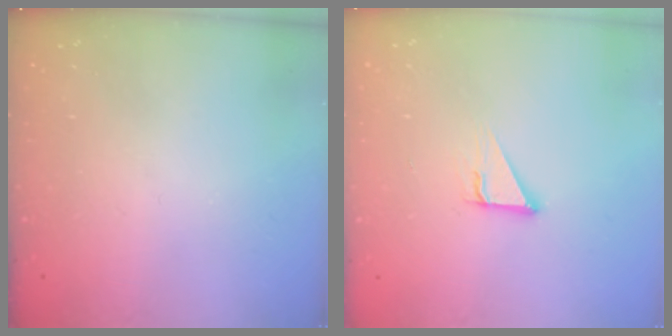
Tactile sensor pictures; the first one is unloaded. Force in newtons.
{"total": 3.4, "press": 3.4, "slide": 0.3}